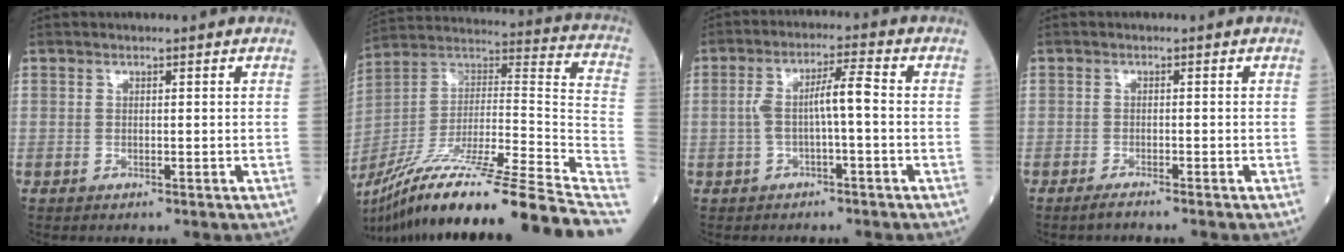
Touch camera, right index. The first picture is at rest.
{"total": 35.2, "force": [-26.9, 0.5, 22.7], "torque": [-0.293, -0.027, -0.421]}
{"total": 5.4, "force": [-0.6, 0.5, 5.3], "torque": [-0.102, 0.022, -0.008]}
{"total": 1.8, "force": [-1.7, -0.3, 0.8], "torque": [-0.017, 0.000, -0.029]}